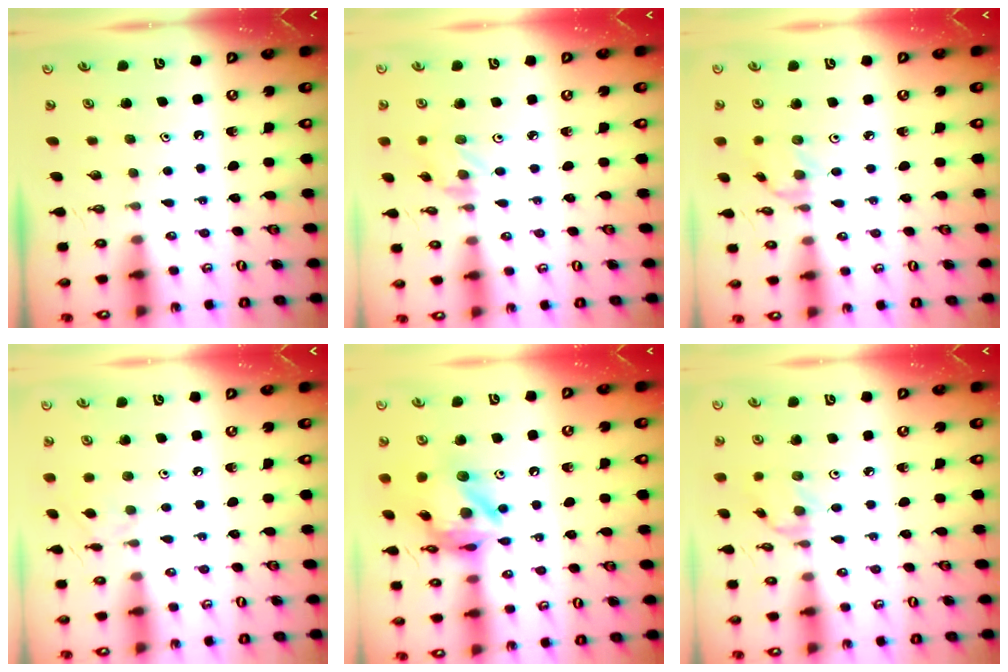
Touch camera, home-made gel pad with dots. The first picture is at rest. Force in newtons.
{"total": 1.1, "press": 1.0, "slide": 0.4}
{"total": 2.0, "press": 2.0, "slide": 0.3}
{"total": 1.5, "press": 1.4, "slide": 0.5}
{"total": 15.3, "press": 15.2, "slide": 1.5}
{"total": 2.0, "press": 2.0, "slide": 0.3}